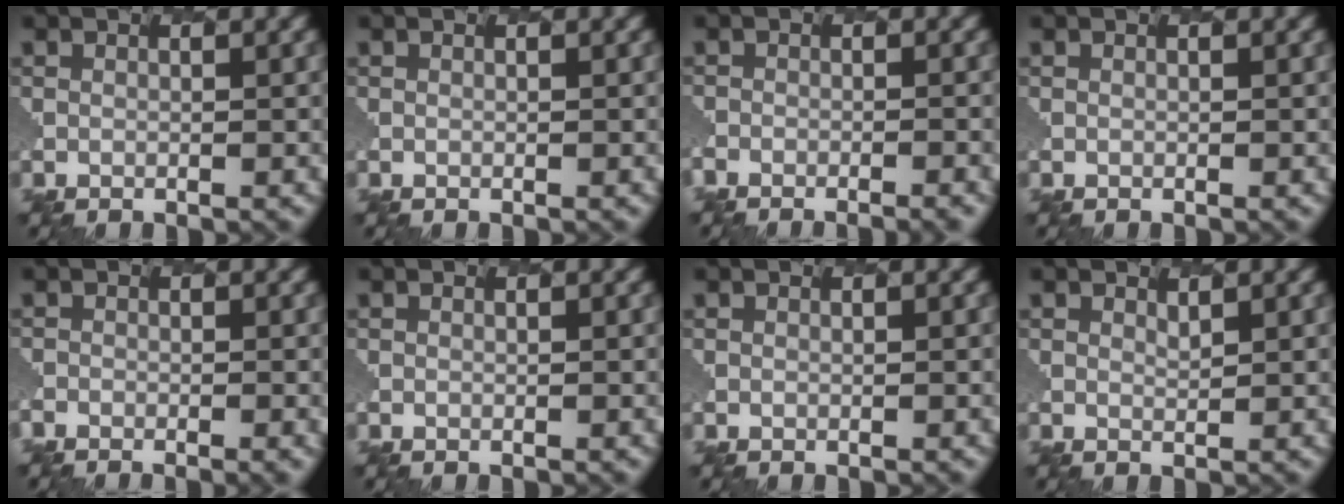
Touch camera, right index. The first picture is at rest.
{"total": 0.0}
{"total": 4.2, "force": [-3.9, 1.0, 1.5], "torque": [-0.008, 0.010, -0.044]}
{"total": 0.0}
{"total": 2.9, "force": [-2.4, 0.8, 1.4], "torque": [-0.015, 0.015, -0.035]}
{"total": 0.0}
{"total": 0.0}
{"total": 0.8, "force": [0.6, -0.2, -0.4], "torque": [-0.006, 0.001, 0.011]}